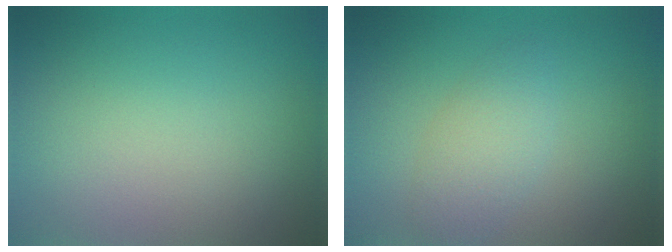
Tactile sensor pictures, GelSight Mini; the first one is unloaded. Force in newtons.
{"total": 2.7, "press": 2.7, "slide": 0.1}